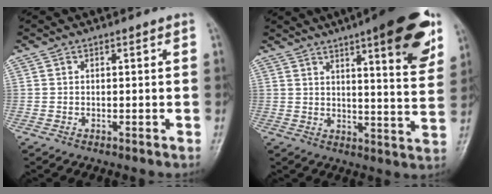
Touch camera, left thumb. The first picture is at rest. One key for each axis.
{"total": 17.1, "fx": 9.4, "fy": 3.7, "fz": 13.8, "tx": -0.152, "ty": -0.039, "tz": 0.123}